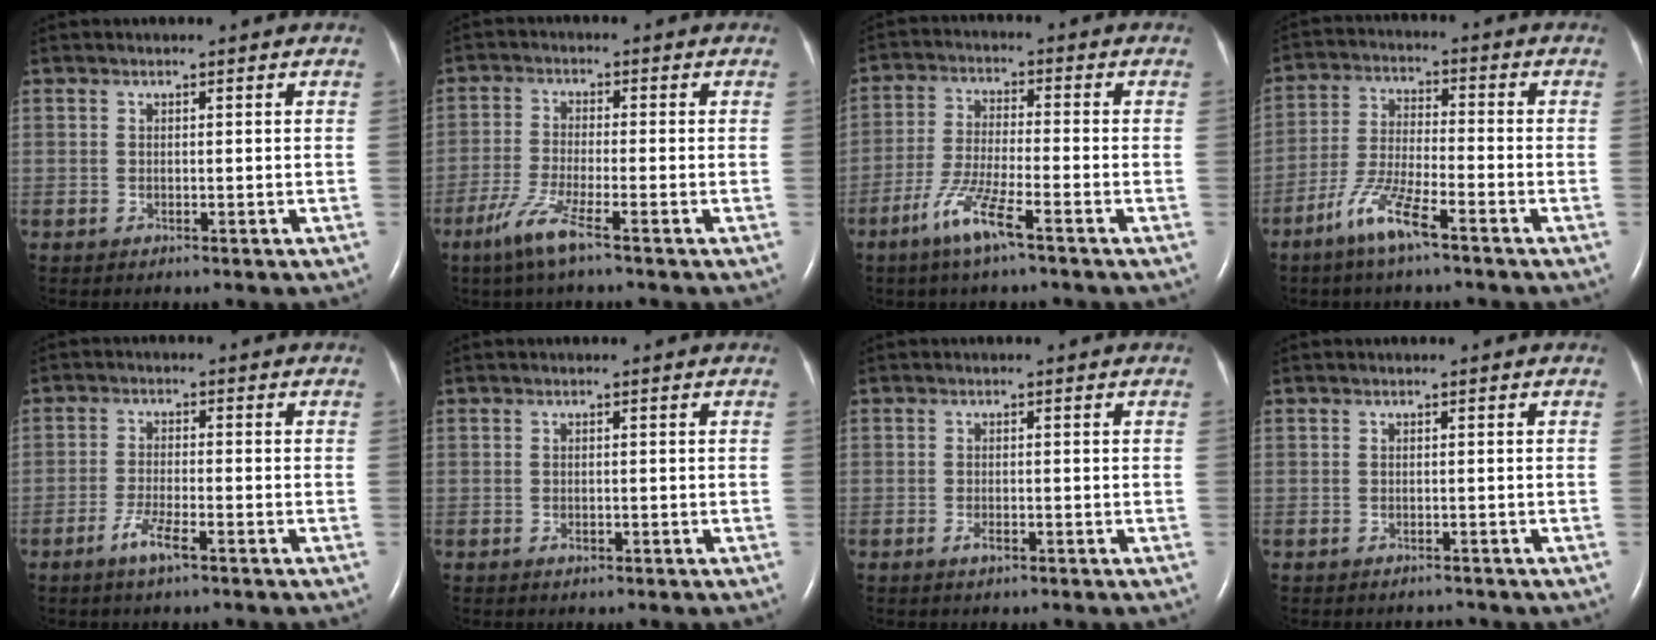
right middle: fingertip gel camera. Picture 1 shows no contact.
{"total": 5.7, "force": [-3.7, 0.1, 4.4], "torque": [-0.095, -0.013, -0.078]}
{"total": 7.3, "force": [-4.4, 0.3, 5.8], "torque": [-0.120, -0.011, -0.089]}
{"total": 7.8, "force": [-5.1, 0.8, 5.9], "torque": [-0.123, -0.009, -0.104]}
{"total": 3.9, "force": [-2.4, 0.4, 3.0], "torque": [-0.063, -0.004, -0.048]}
{"total": 0.7, "force": [-0.4, 0.4, 0.4], "torque": [-0.004, 0.001, -0.004]}
{"total": 1.2, "force": [-0.7, 0.4, 0.9], "torque": [-0.015, 0.000, -0.011]}
{"total": 0.8, "force": [-0.8, 0.3, 0.0], "torque": [-0.004, -0.001, -0.011]}